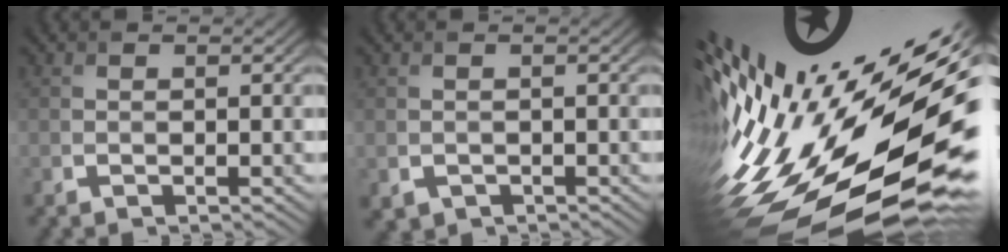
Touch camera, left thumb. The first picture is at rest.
{"total": 0.7, "force": [-0.2, 0.6, -0.2], "torque": [0.000, -0.005, 0.001]}
{"total": 19.4, "force": [-2.1, 8.5, 17.4], "torque": [-0.311, -0.054, -0.031]}